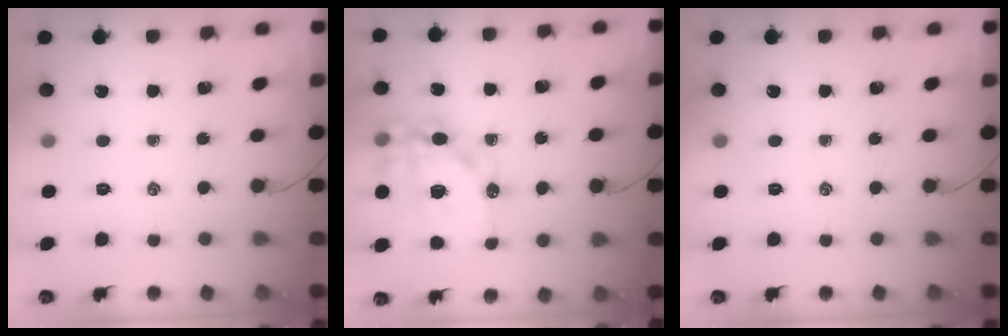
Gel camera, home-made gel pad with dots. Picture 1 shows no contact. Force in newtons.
{"total": 18.3, "press": 18.0, "slide": 3.4}
{"total": 0.0}